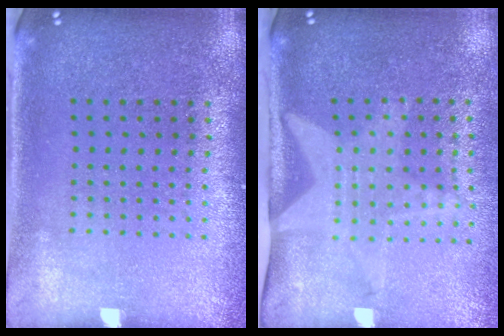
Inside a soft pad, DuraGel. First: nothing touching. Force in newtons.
{"total": 2.1, "press": 1.5, "slide": 1.4}